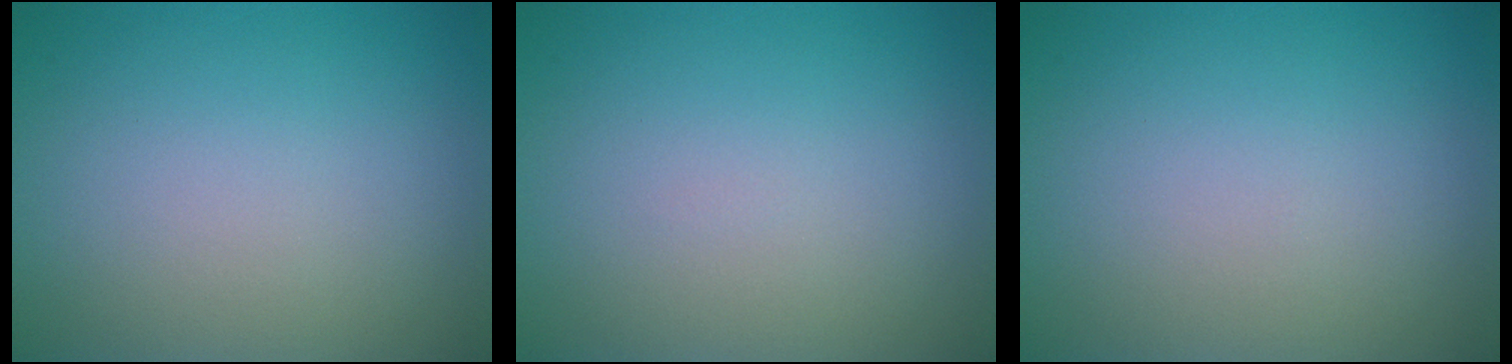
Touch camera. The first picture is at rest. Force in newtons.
{"total": 0.0}
{"total": 0.0}